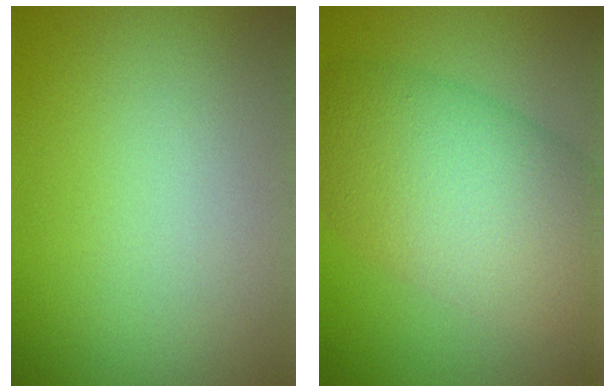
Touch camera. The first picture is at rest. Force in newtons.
{"total": 9.6, "press": 9.6, "slide": 0.4}